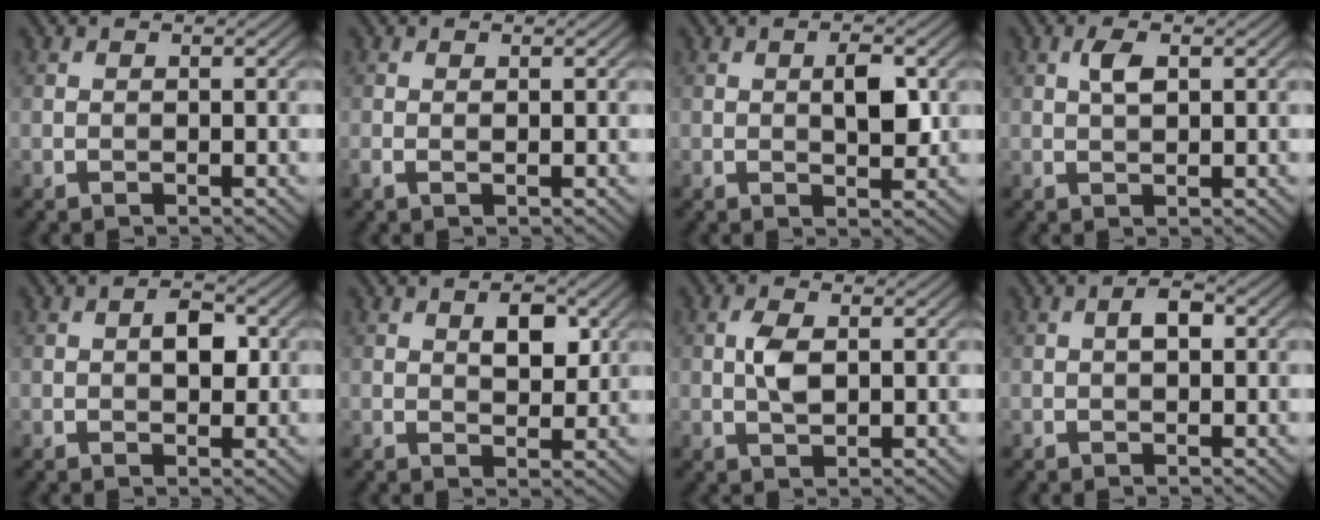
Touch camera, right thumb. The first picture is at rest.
{"total": 0.9, "force": [0.1, 0.1, 0.8], "torque": [-0.021, 0.002, -0.001]}
{"total": 3.4, "force": [0.5, 1.4, 3.1], "torque": [-0.051, -0.003, 0.008]}
{"total": 2.2, "force": [0.7, 0.9, 1.9], "torque": [-0.040, 0.004, 0.012]}
{"total": 3.1, "force": [0.3, 1.7, 2.5], "torque": [-0.039, 0.002, 0.002]}
{"total": 3.8, "force": [1.3, 2.0, 2.9], "torque": [-0.048, -0.003, 0.024]}
{"total": 3.0, "force": [0.3, 1.5, 2.5], "torque": [-0.058, 0.002, 0.006]}
{"total": 1.9, "force": [0.2, 1.0, 1.6], "torque": [-0.026, 0.006, 0.000]}